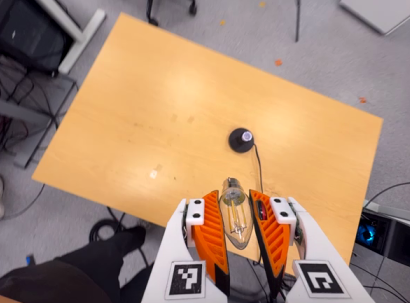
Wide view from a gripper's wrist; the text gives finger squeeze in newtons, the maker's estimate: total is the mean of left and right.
{"total": 11.8, "left": 12.6, "right": 11.0}